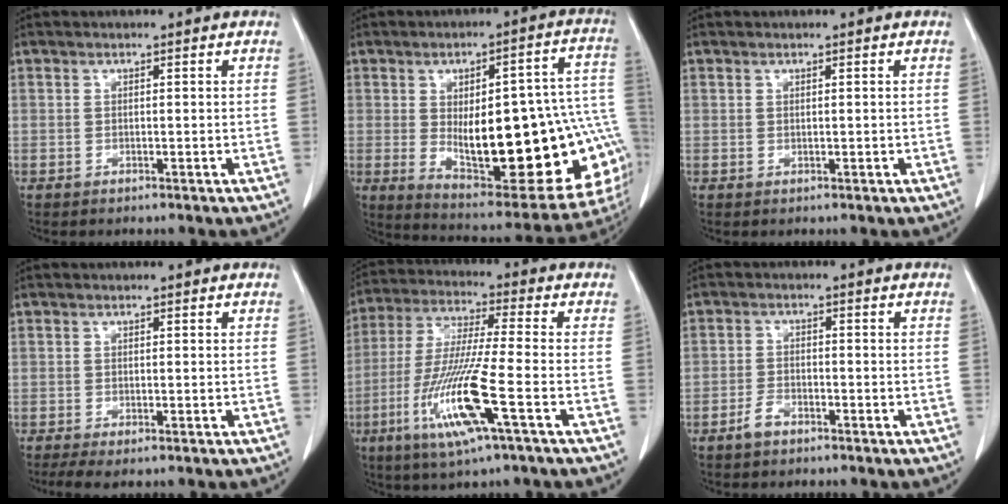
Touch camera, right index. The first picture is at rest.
{"total": 27.8, "force": [-4.0, 9.4, 25.8], "torque": [-0.276, 0.020, -0.028]}
{"total": 0.0}
{"total": 3.1, "force": [-2.2, 0.6, 2.1], "torque": [-0.036, -0.008, -0.036]}
{"total": 13.8, "force": [-5.3, -0.2, 12.7], "torque": [-0.269, -0.024, -0.106]}
{"total": 2.6, "force": [-1.9, 1.2, 1.2], "torque": [-0.025, 0.004, -0.032]}